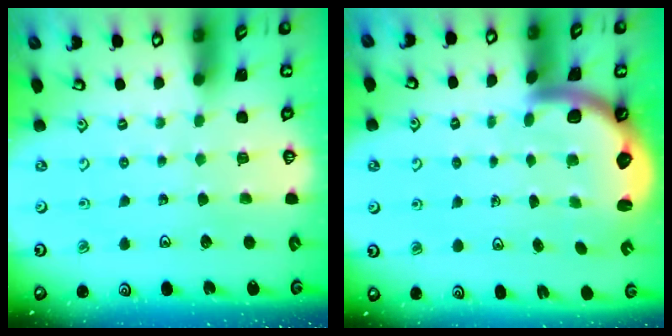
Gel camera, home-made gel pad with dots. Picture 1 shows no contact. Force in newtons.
{"total": 2.9, "press": 2.9, "slide": 0.5}